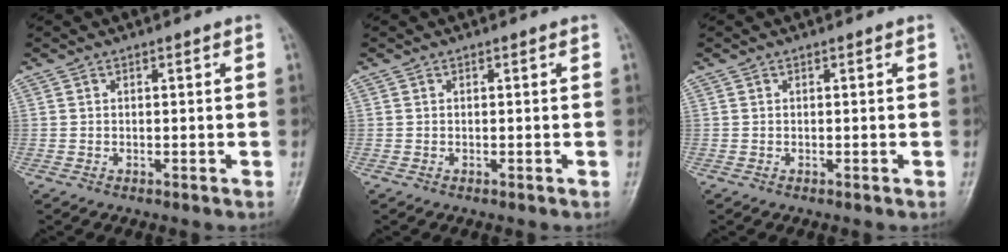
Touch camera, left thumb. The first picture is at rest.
{"total": 0.0}
{"total": 0.0}